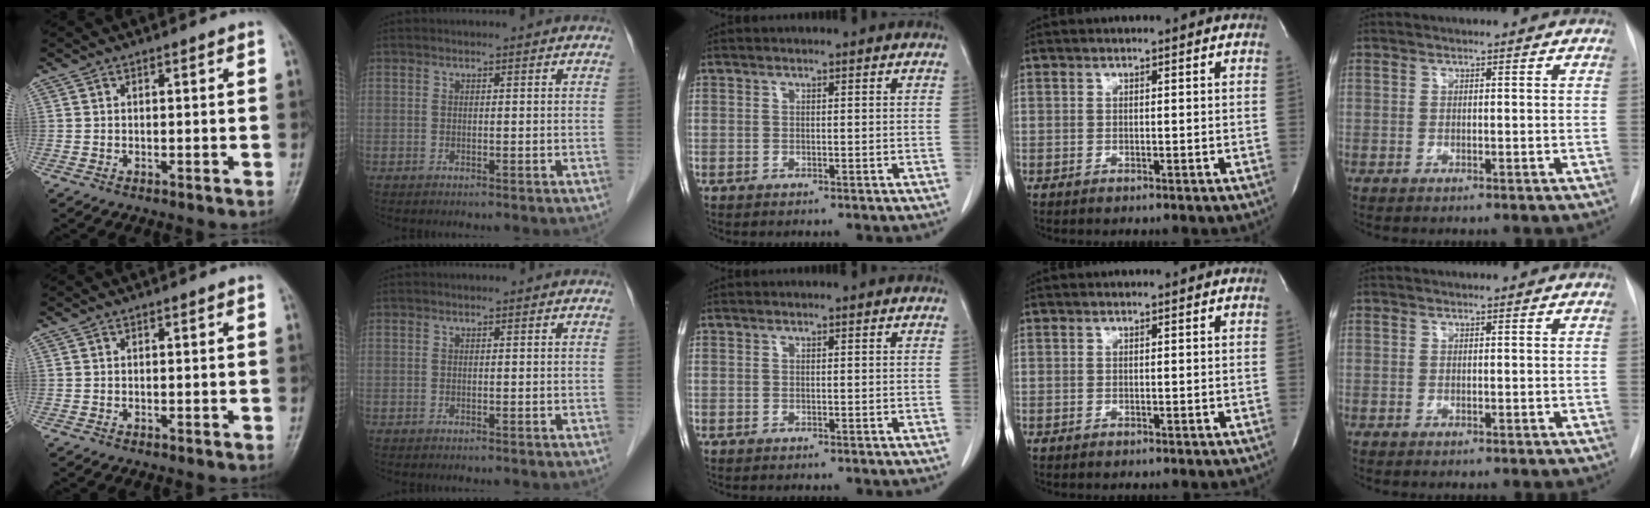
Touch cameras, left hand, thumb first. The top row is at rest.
{}